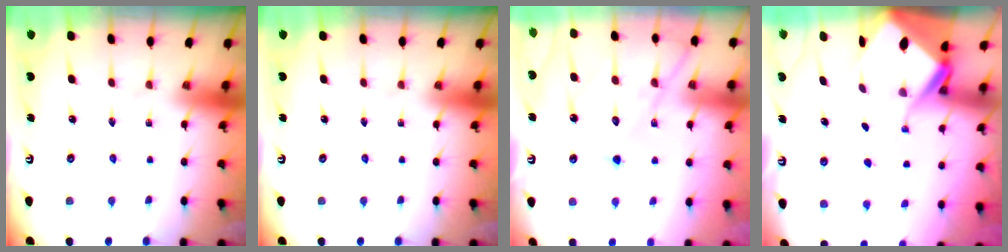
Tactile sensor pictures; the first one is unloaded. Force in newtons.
{"total": 0.0}
{"total": 14.1, "press": 14.0, "slide": 1.3}
{"total": 5.4, "press": 5.4, "slide": 0.5}